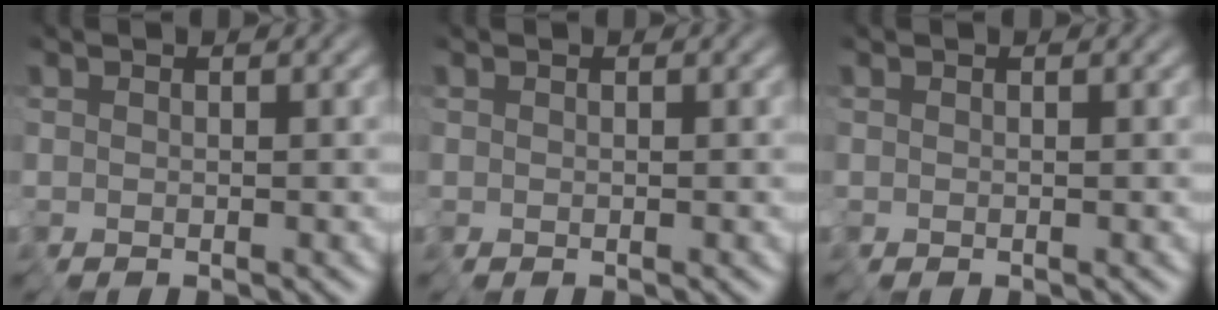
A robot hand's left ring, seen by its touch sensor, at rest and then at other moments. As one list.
[{"total": 0.0}, {"total": 0.0}]